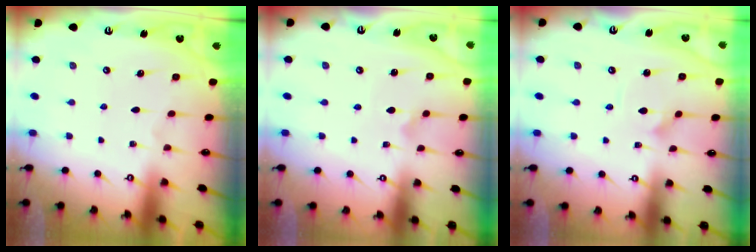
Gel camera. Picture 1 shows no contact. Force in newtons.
{"total": 1.9, "press": 1.9, "slide": 0.2}
{"total": 2.2, "press": 2.2, "slide": 0.1}